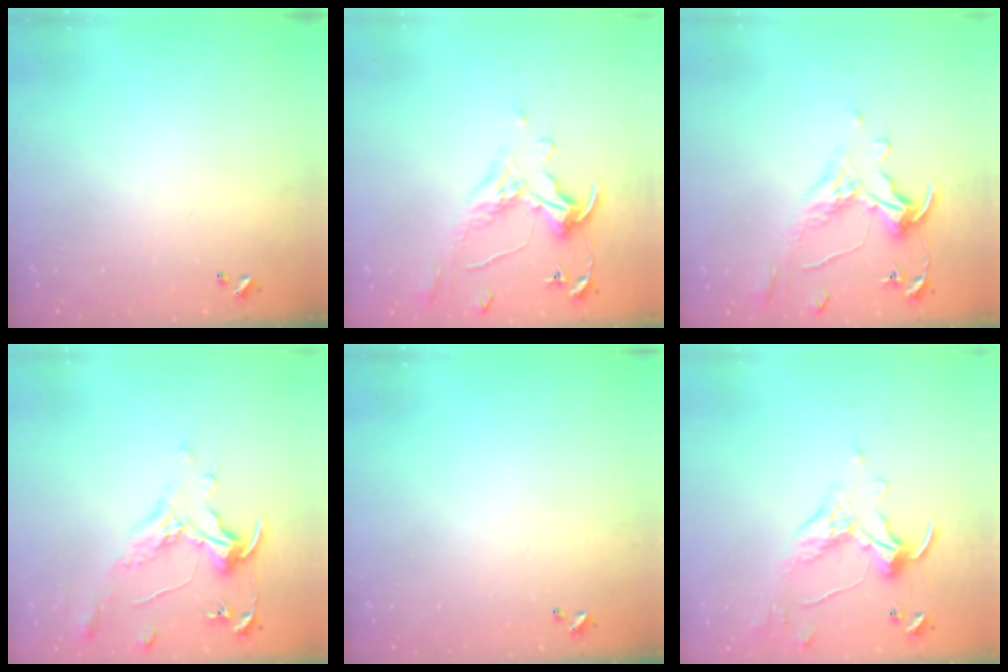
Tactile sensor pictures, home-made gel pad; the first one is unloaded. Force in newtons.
{"total": 0.8, "press": 0.7, "slide": 0.5}
{"total": 0.8, "press": 0.7, "slide": 0.5}
{"total": 1.6, "press": 1.4, "slide": 0.7}
{"total": 0.0}
{"total": 1.1, "press": 1.1, "slide": 0.1}